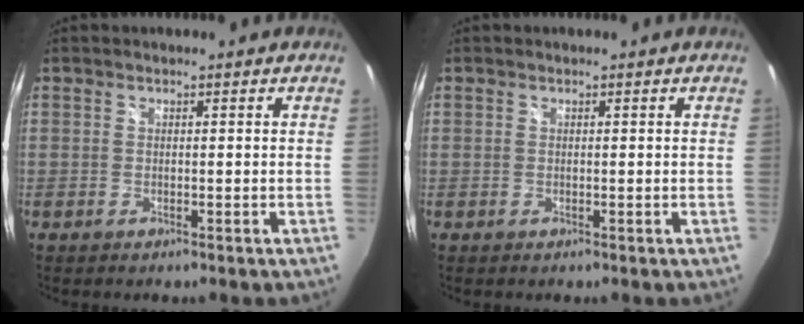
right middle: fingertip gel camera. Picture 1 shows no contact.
{"total": 0.0}